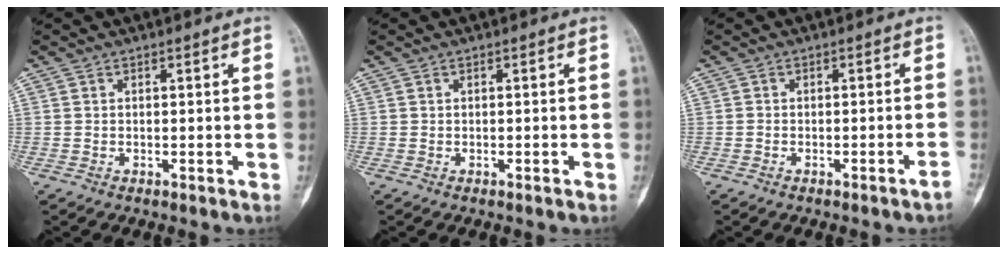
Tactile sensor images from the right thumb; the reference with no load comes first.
{"total": 0.0}
{"total": 1.5, "force": [-1.2, -0.1, 0.9], "torque": [-0.014, 0.014, -0.018]}